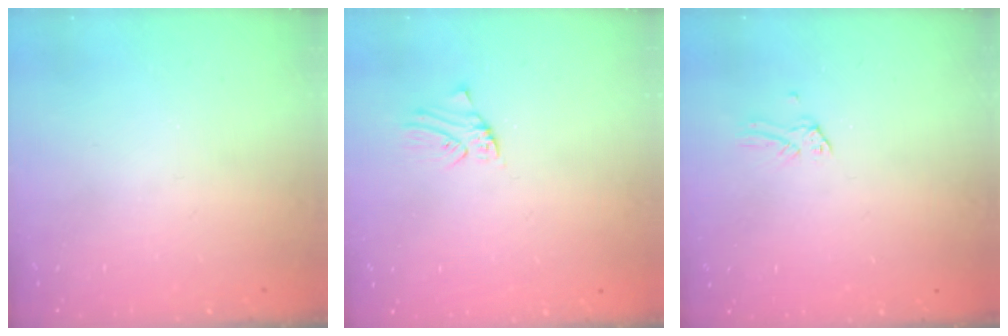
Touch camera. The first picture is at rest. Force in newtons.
{"total": 0.5, "press": 0.5, "slide": 0.1}
{"total": 0.0}